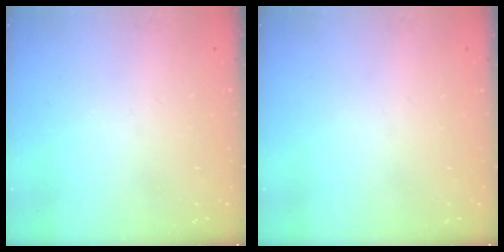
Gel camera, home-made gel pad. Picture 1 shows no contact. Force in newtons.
{"total": 0.0}